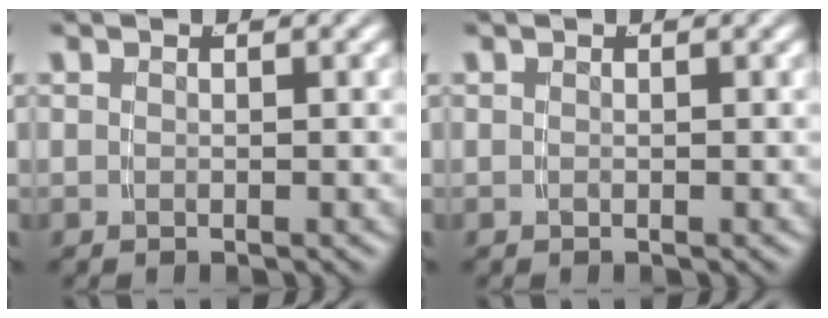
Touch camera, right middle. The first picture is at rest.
{"total": 0.0}